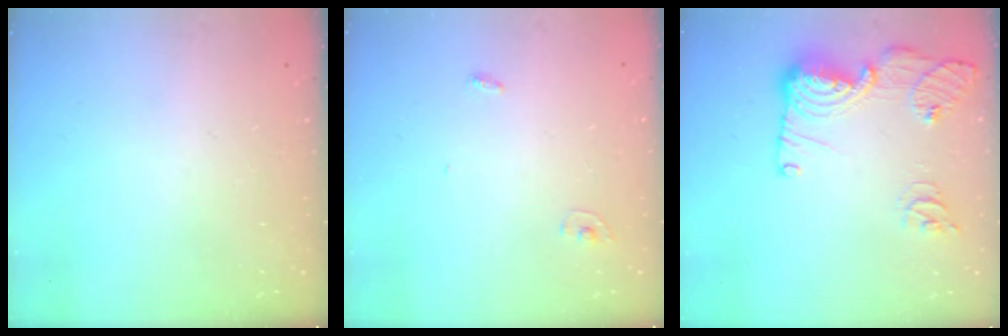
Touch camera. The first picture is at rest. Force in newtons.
{"total": 2.8, "press": 2.8, "slide": 0.1}
{"total": 15.8, "press": 15.7, "slide": 1.8}